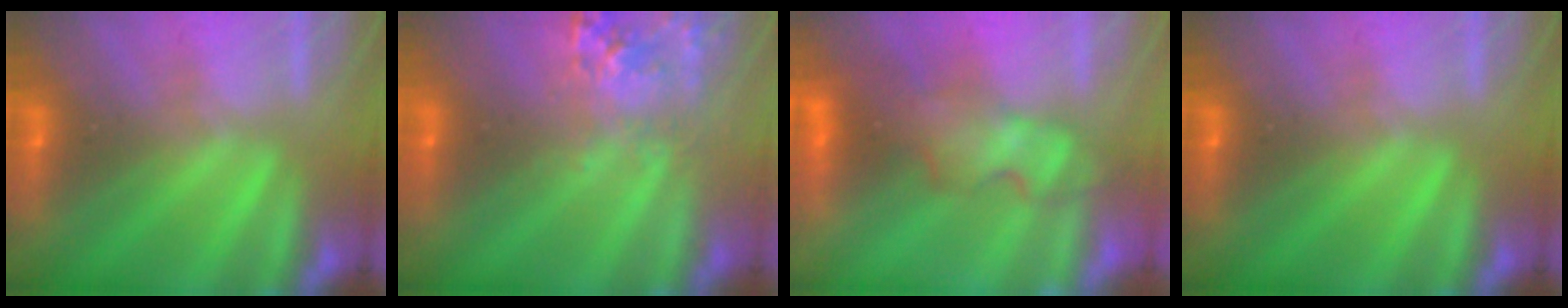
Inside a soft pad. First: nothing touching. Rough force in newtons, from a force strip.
{"total": 2.7}
{"total": 4.1}
{"total": 0.0}